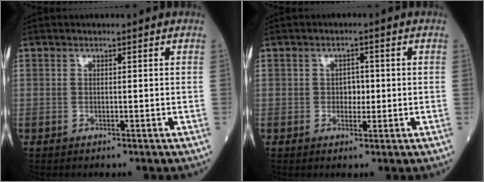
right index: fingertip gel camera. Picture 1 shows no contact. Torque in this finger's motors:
{"motor_torque": [0.32, 0.00, 0.18, 0.03]}